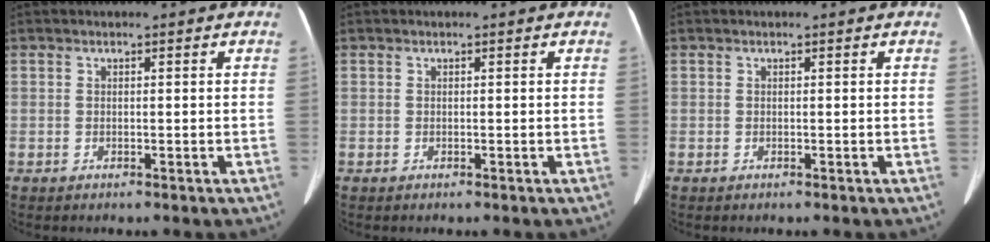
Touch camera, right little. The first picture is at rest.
{"total": 0.0}
{"total": 0.0}